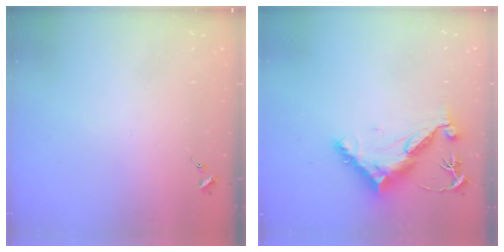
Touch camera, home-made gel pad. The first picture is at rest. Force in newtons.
{"total": 11.7, "press": 11.7, "slide": 0.9}